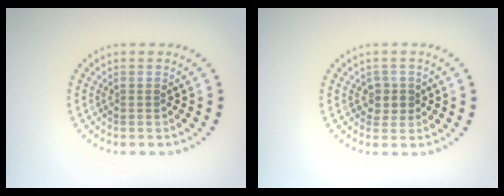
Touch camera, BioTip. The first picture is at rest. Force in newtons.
{"total": 1.7, "press": 1.4, "slide": 1.0}